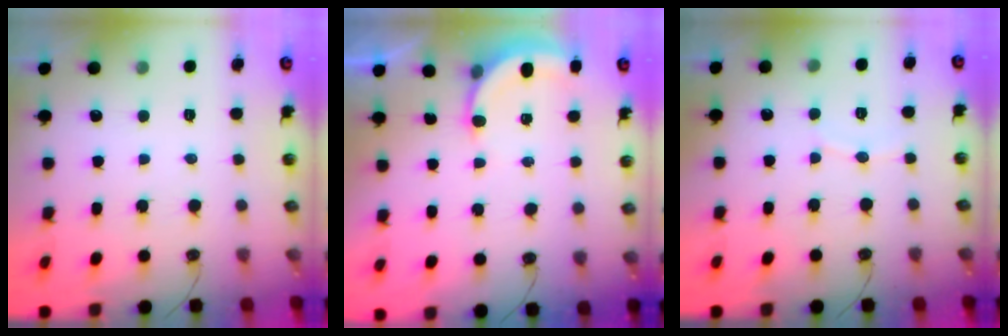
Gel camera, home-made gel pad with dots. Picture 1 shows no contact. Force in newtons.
{"total": 5.0, "press": 4.9, "slide": 0.3}
{"total": 5.7, "press": 5.7, "slide": 0.7}